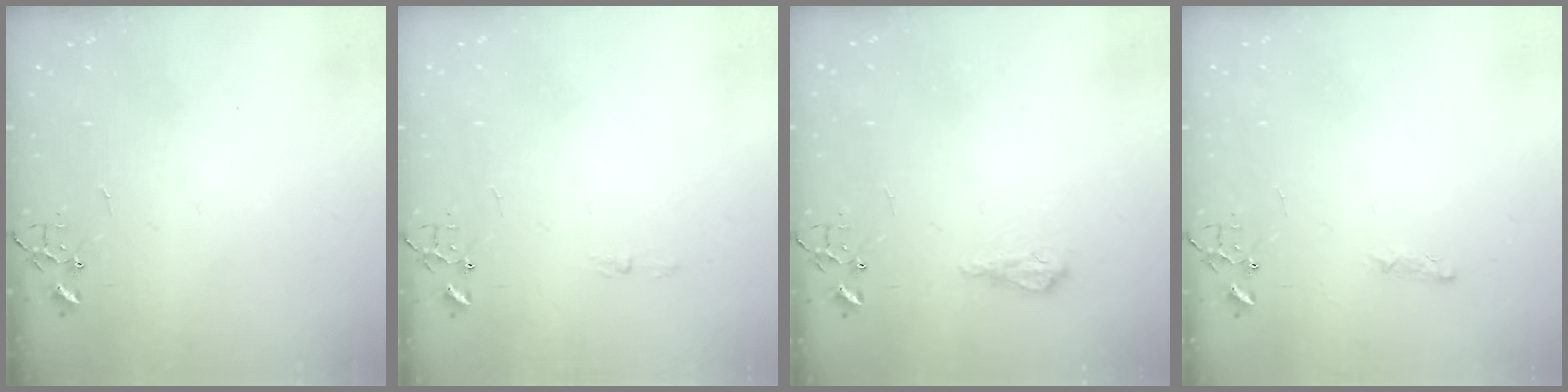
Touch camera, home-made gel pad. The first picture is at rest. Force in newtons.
{"total": 2.9, "press": 2.9, "slide": 0.4}
{"total": 5.5, "press": 5.5, "slide": 0.9}
{"total": 4.8, "press": 4.7, "slide": 0.5}